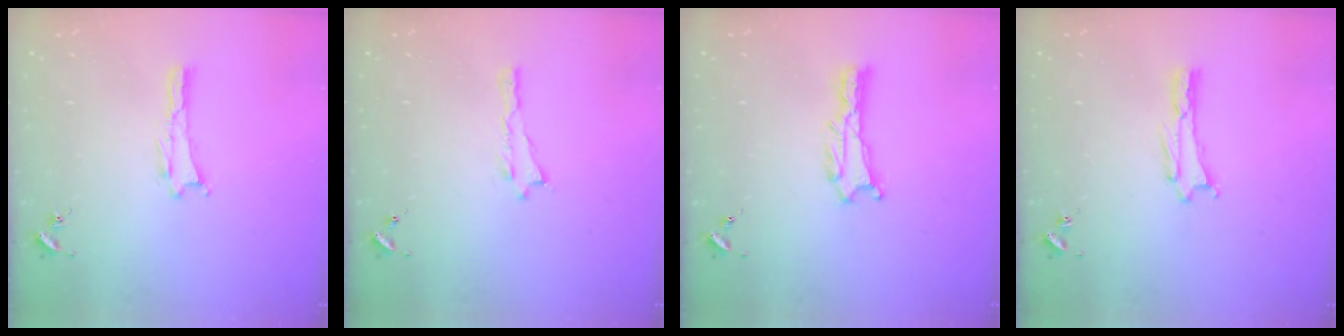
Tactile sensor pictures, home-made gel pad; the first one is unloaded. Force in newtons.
{"total": 0.0}
{"total": 0.6, "press": 0.6, "slide": 0.1}
{"total": 1.1, "press": 1.1, "slide": 0.1}